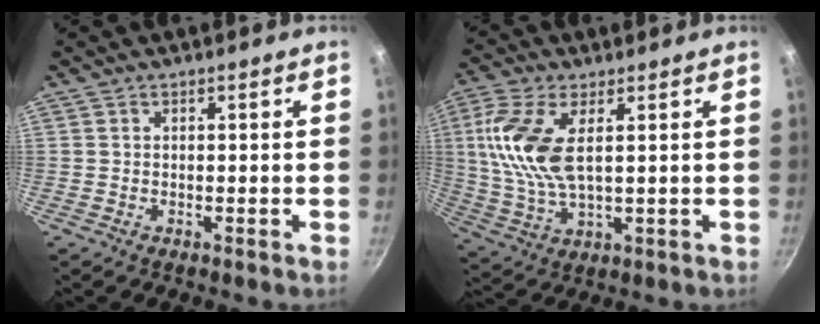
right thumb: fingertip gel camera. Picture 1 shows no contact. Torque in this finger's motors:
{"motor_torque": [0.19, 0.35, 1.77, 0.61, 0.53]}